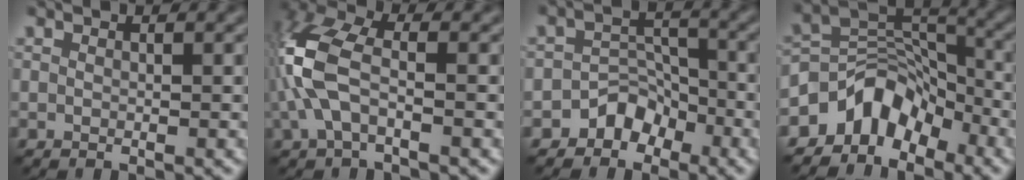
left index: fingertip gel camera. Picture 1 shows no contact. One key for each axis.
{"total": 6.3, "fx": -1.3, "fy": 3.0, "fz": 5.4, "tx": -0.142, "ty": 0.018, "tz": -0.036}
{"total": 3.2, "fx": -2.3, "fy": 2.0, "fz": 0.7, "tx": 0.003, "ty": 0.010, "tz": -0.040}
{"total": 5.7, "fx": -4.3, "fy": 3.3, "fz": 1.9, "tx": -0.008, "ty": 0.007, "tz": -0.084}